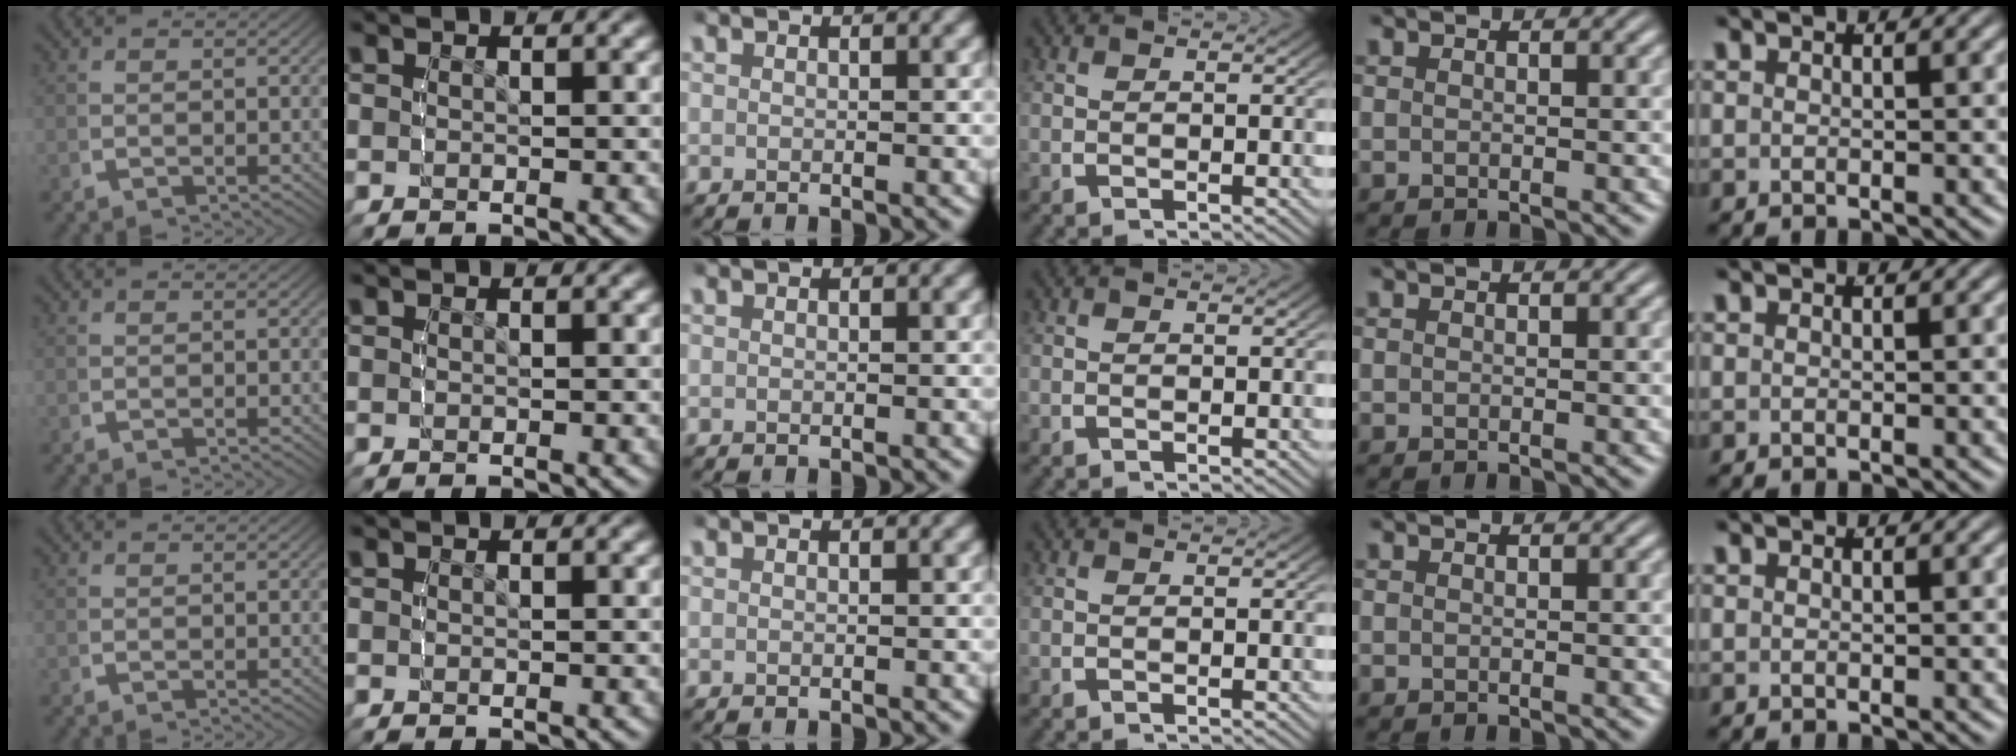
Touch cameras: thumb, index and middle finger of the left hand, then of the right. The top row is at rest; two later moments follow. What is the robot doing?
{"motion": "lift_and_place", "object": "bottle"}